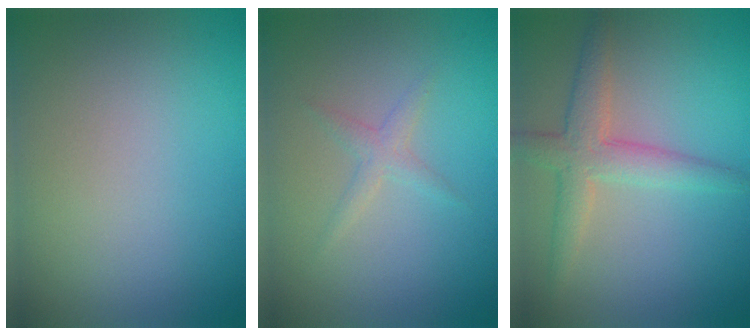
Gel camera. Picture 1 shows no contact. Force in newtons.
{"total": 1.8, "press": 1.8, "slide": 0.1}
{"total": 3.6, "press": 3.6, "slide": 0.2}